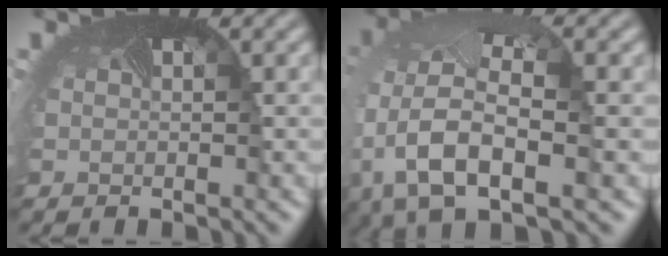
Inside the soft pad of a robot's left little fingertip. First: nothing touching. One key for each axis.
{"total": 8.9, "fx": -2.4, "fy": 4.9, "fz": 7.1, "tx": -0.177, "ty": -0.019, "tz": -0.043}